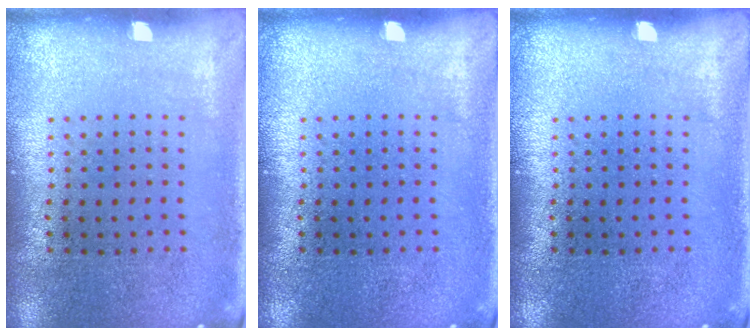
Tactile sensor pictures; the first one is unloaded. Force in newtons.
{"total": 0.0}
{"total": 0.0}